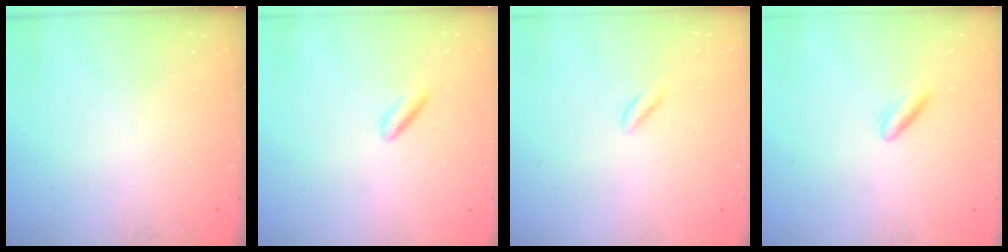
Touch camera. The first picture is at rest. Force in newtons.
{"total": 1.8, "press": 1.6, "slide": 0.8}
{"total": 0.8, "press": 0.4, "slide": 0.7}
{"total": 3.0, "press": 2.7, "slide": 1.2}